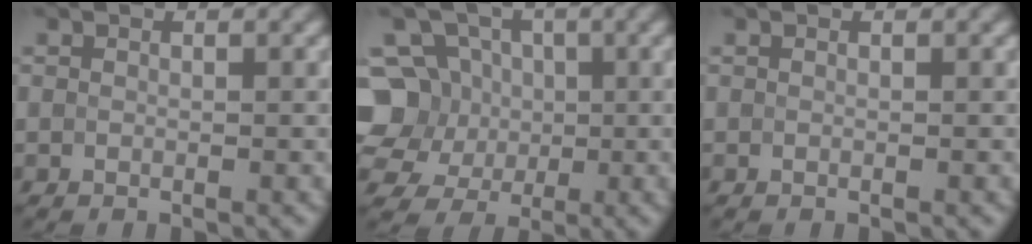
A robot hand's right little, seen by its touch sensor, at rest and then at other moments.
{"total": 6.7, "force": [0.1, 6.3, 2.5], "torque": [-0.044, 0.012, -0.032]}
{"total": 0.0}